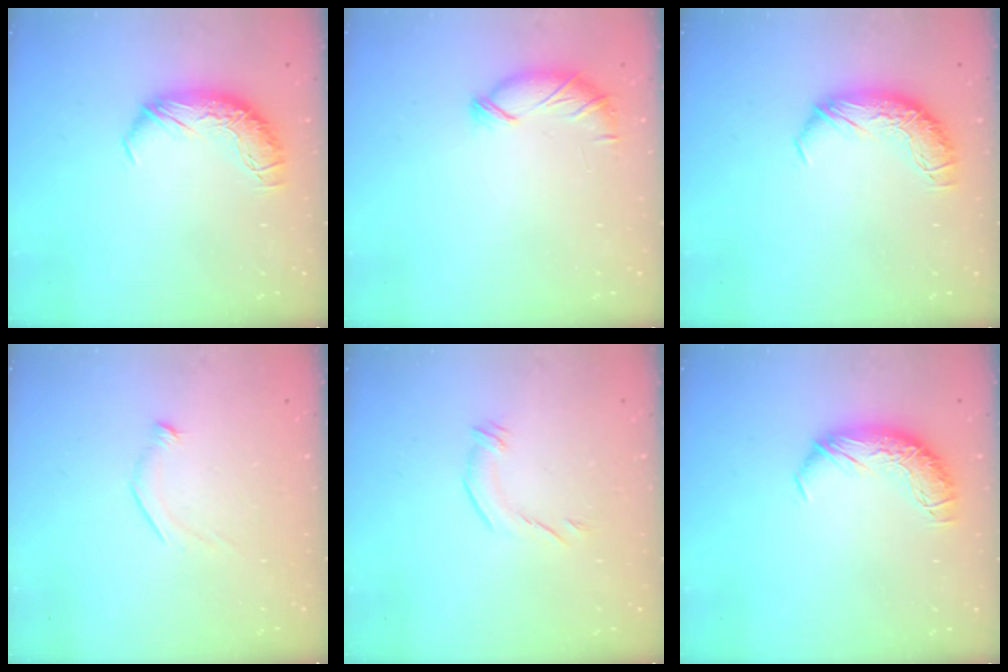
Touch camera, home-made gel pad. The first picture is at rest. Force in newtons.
{"total": 6.4, "press": 6.4, "slide": 0.6}
{"total": 0.0}
{"total": 6.4, "press": 6.4, "slide": 0.5}
{"total": 4.7, "press": 4.6, "slide": 1.0}
{"total": 0.0}